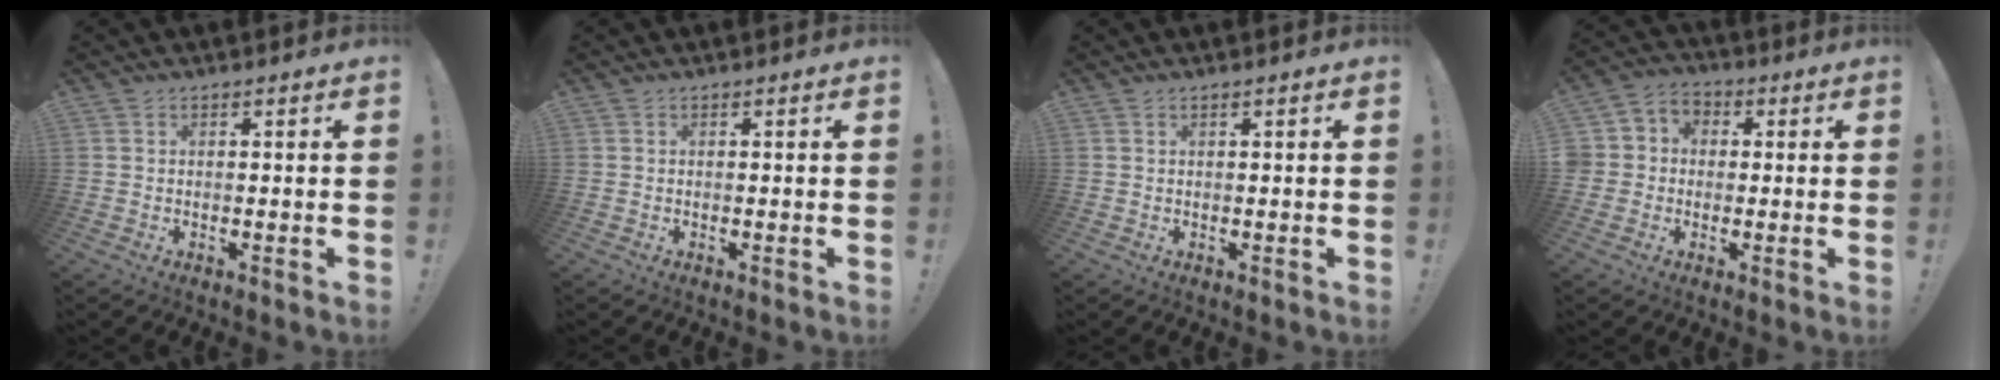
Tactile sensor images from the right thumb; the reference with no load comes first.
{"total": 0.0}
{"total": 0.9, "force": [0.4, -0.2, 0.8], "torque": [-0.017, 0.001, 0.006]}
{"total": 5.6, "force": [-0.9, 5.3, 1.6], "torque": [-0.024, 0.011, -0.017]}